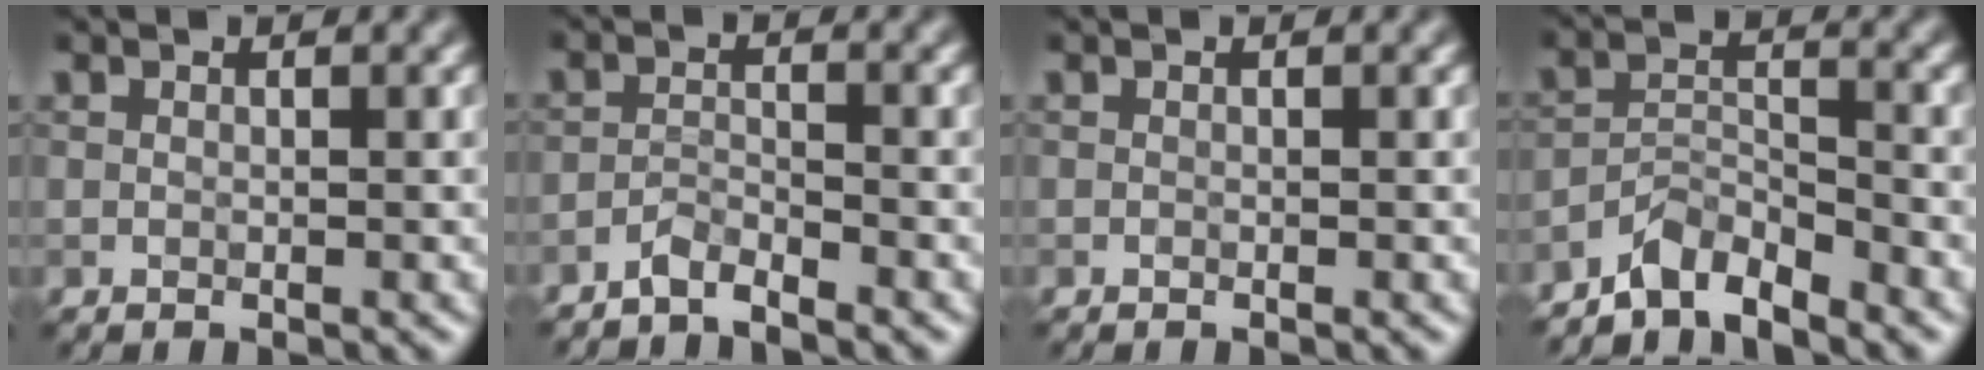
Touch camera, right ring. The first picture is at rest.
{"total": 1.7, "force": [-1.6, 0.1, 0.6], "torque": [-0.011, 0.004, -0.036]}
{"total": 0.0}
{"total": 3.4, "force": [-3.1, 0.7, 1.2], "torque": [-0.018, 0.007, -0.069]}